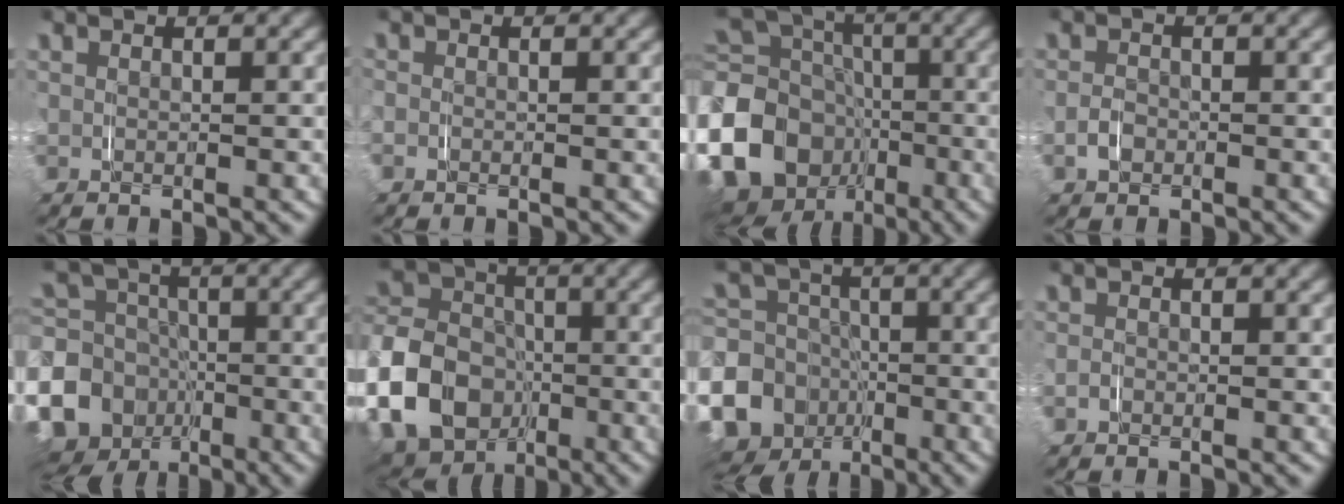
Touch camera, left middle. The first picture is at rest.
{"total": 1.0, "force": [-0.6, 0.8, -0.1], "torque": [-0.006, -0.006, -0.014]}
{"total": 14.0, "force": [-5.1, 11.8, 5.5], "torque": [-0.125, -0.054, -0.088]}
{"total": 1.2, "force": [-0.9, 0.7, 0.3], "torque": [-0.012, -0.006, -0.014]}
{"total": 14.0, "force": [-5.5, 12.3, 4.0], "torque": [-0.103, -0.068, -0.097]}
{"total": 11.4, "force": [-4.6, 9.4, 4.4], "torque": [-0.122, -0.049, -0.076]}
{"total": 15.9, "force": [-6.2, 14.0, 4.1], "torque": [-0.115, -0.082, -0.108]}
{"total": 0.8, "force": [-0.7, 0.3, 0.0], "torque": [-0.007, -0.003, -0.013]}